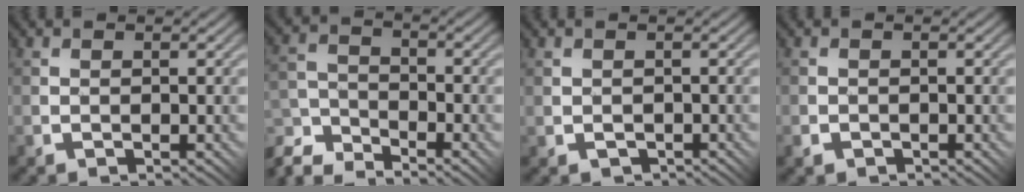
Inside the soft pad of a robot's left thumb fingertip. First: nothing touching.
{"total": 7.1, "force": [-6.1, 2.5, 2.6], "torque": [-0.066, -0.004, -0.131]}
{"total": 1.2, "force": [-0.5, 1.0, 0.6], "torque": [-0.015, -0.004, -0.007]}
{"total": 0.9, "force": [-0.6, 0.7, -0.1], "torque": [0.000, -0.003, -0.013]}